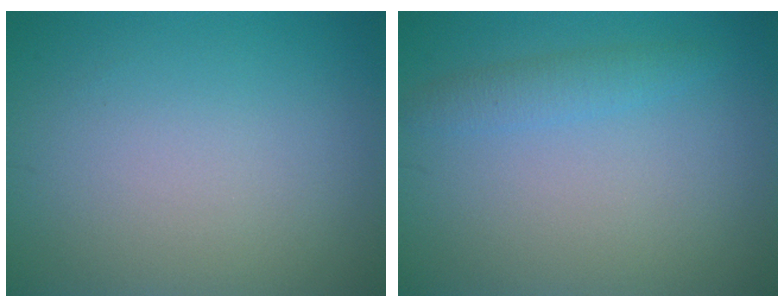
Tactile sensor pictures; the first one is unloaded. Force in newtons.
{"total": 1.7, "press": 1.7, "slide": 0.0}